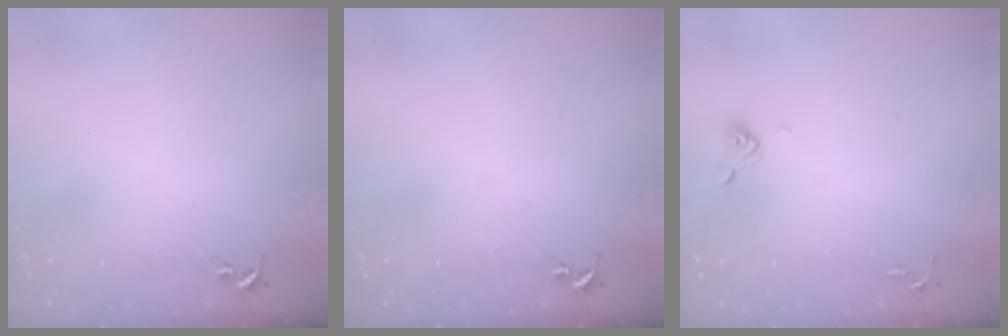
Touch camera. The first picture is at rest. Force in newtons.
{"total": 0.0}
{"total": 6.3, "press": 6.0, "slide": 2.1}